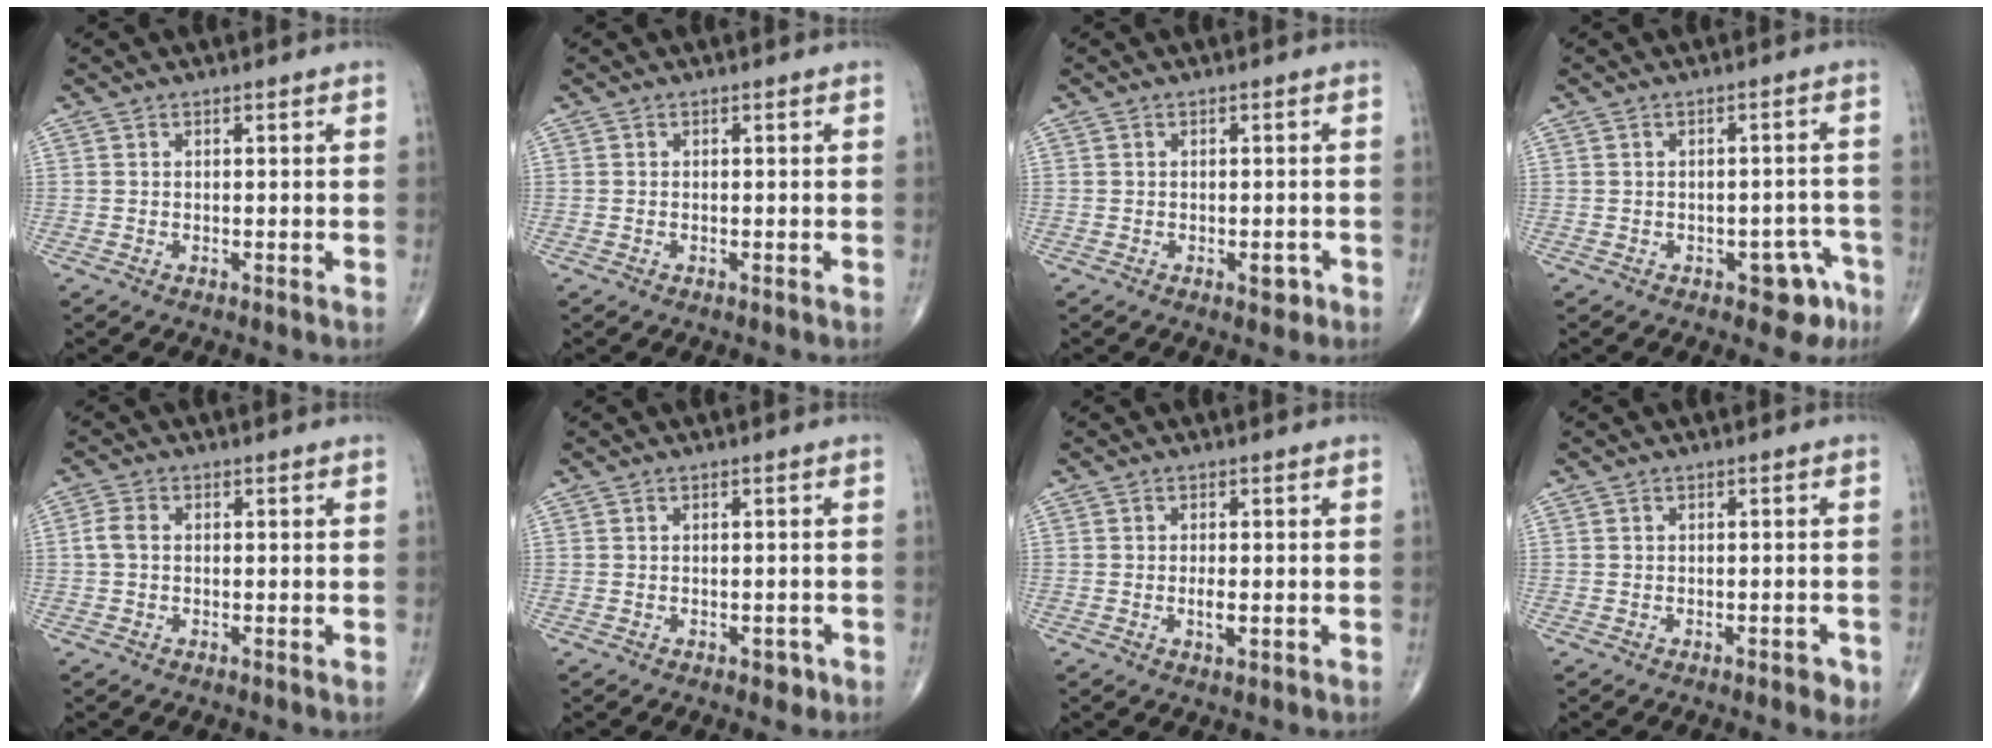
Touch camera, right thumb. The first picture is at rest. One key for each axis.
{"total": 0.0}
{"total": 2.0, "fx": -0.9, "fy": 1.0, "fz": 1.4, "tx": -0.006, "ty": 0.003, "tz": -0.010}
{"total": 5.6, "fx": -3.1, "fy": 3.2, "fz": 3.3, "tx": -0.006, "ty": 0.028, "tz": -0.034}
{"total": 2.6, "fx": 0.0, "fy": 1.8, "fz": 2.0, "tx": -0.043, "ty": 0.004, "tz": -0.006}
{"total": 1.5, "fx": -0.8, "fy": 1.0, "fz": 0.8, "tx": 0.003, "ty": 0.003, "tz": -0.009}
{"total": 2.2, "fx": -0.4, "fy": 0.8, "fz": 2.0, "tx": -0.033, "ty": -0.002, "tz": -0.006}
{"total": 1.9, "fx": -1.1, "fy": 0.8, "fz": 1.4, "tx": -0.013, "ty": 0.005, "tz": -0.013}